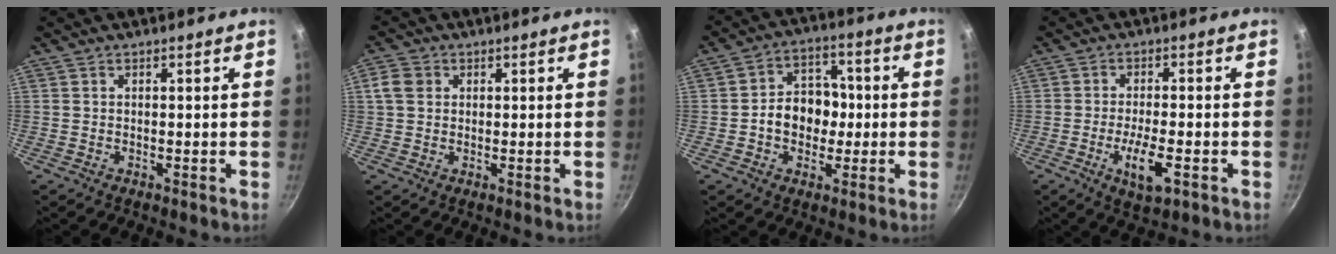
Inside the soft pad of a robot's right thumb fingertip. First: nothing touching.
{"total": 3.9, "force": [0.9, 3.3, 2.0], "torque": [-0.026, 0.007, 0.012]}
{"total": 10.0, "force": [-0.8, 7.9, 6.0], "torque": [-0.052, 0.020, -0.025]}
{"total": 7.1, "force": [-2.6, 2.3, 6.3], "torque": [-0.106, 0.006, -0.043]}